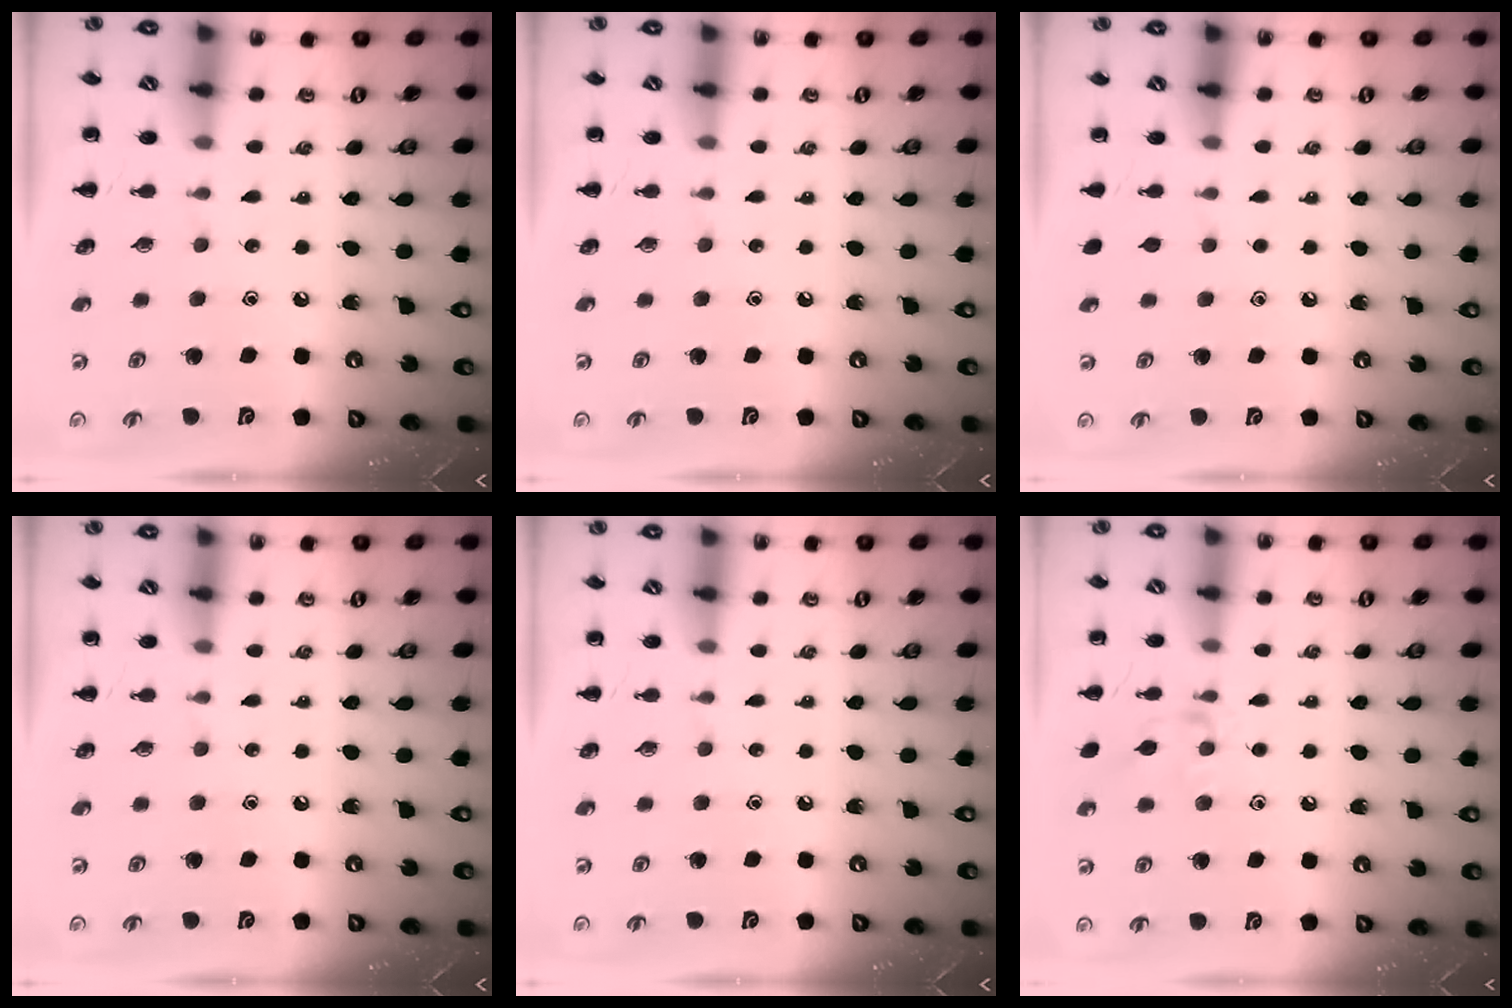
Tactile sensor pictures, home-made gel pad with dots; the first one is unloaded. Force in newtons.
{"total": 0.0}
{"total": 0.6, "press": 0.6, "slide": 0.1}
{"total": 0.0}
{"total": 0.0}
{"total": 7.8, "press": 7.7, "slide": 1.3}